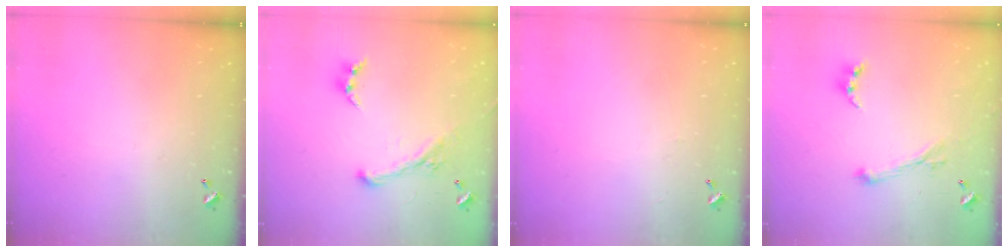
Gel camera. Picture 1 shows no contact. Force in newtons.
{"total": 1.9, "press": 1.3, "slide": 1.4}
{"total": 2.6, "press": 2.6, "slide": 0.4}
{"total": 1.1, "press": 0.6, "slide": 0.9}